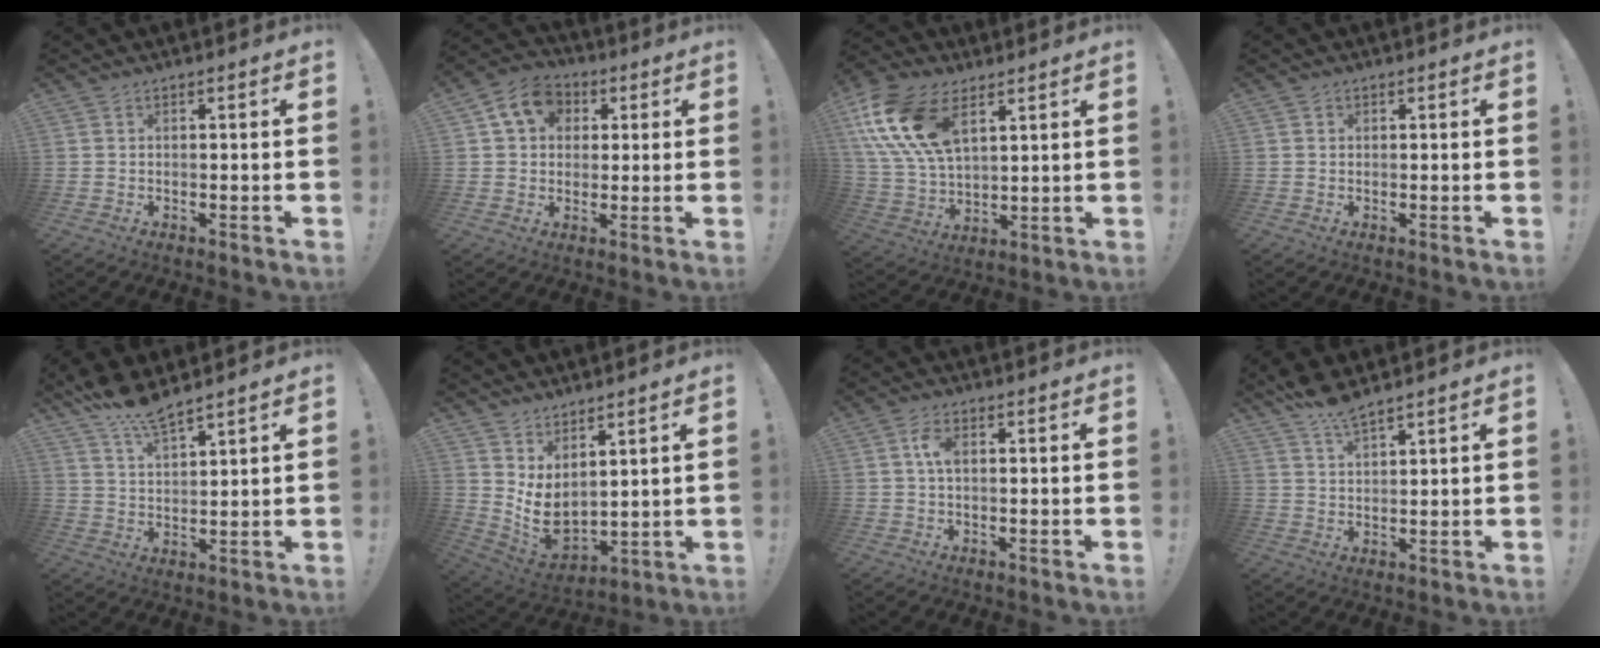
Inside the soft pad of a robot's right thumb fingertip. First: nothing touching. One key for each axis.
{"total": 10.1, "fx": 3.0, "fy": 8.9, "fz": 3.7, "tx": -0.049, "ty": -0.009, "tz": 0.063}
{"total": 19.8, "fx": 9.1, "fy": 11.9, "fz": 13.0, "tx": -0.277, "ty": -0.035, "tz": 0.166}
{"total": 0.7, "fx": 0.3, "fy": 0.7, "fz": -0.1, "tx": 0.008, "ty": -0.002, "tz": 0.005}
{"total": 8.7, "fx": 7.6, "fy": 1.3, "fz": 3.9, "tx": -0.079, "ty": -0.047, "tz": 0.139}
{"total": 7.4, "fx": 3.0, "fy": 4.8, "fz": 4.8, "tx": -0.087, "ty": -0.050, "tz": 0.064}
{"total": 4.5, "fx": 0.8, "fy": 2.4, "fz": 3.7, "tx": -0.065, "ty": 0.006, "tz": 0.013}
{"total": 6.4, "fx": 5.6, "fy": 1.1, "fz": 2.8, "tx": -0.051, "ty": -0.034, "tz": 0.101}